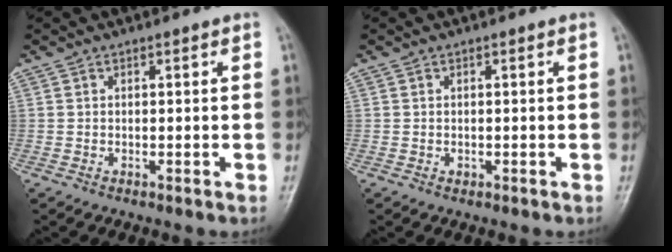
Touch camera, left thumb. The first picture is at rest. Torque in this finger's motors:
{"motor_torque": [-0.05, -0.04, 0.10, 0.01, 0.00]}